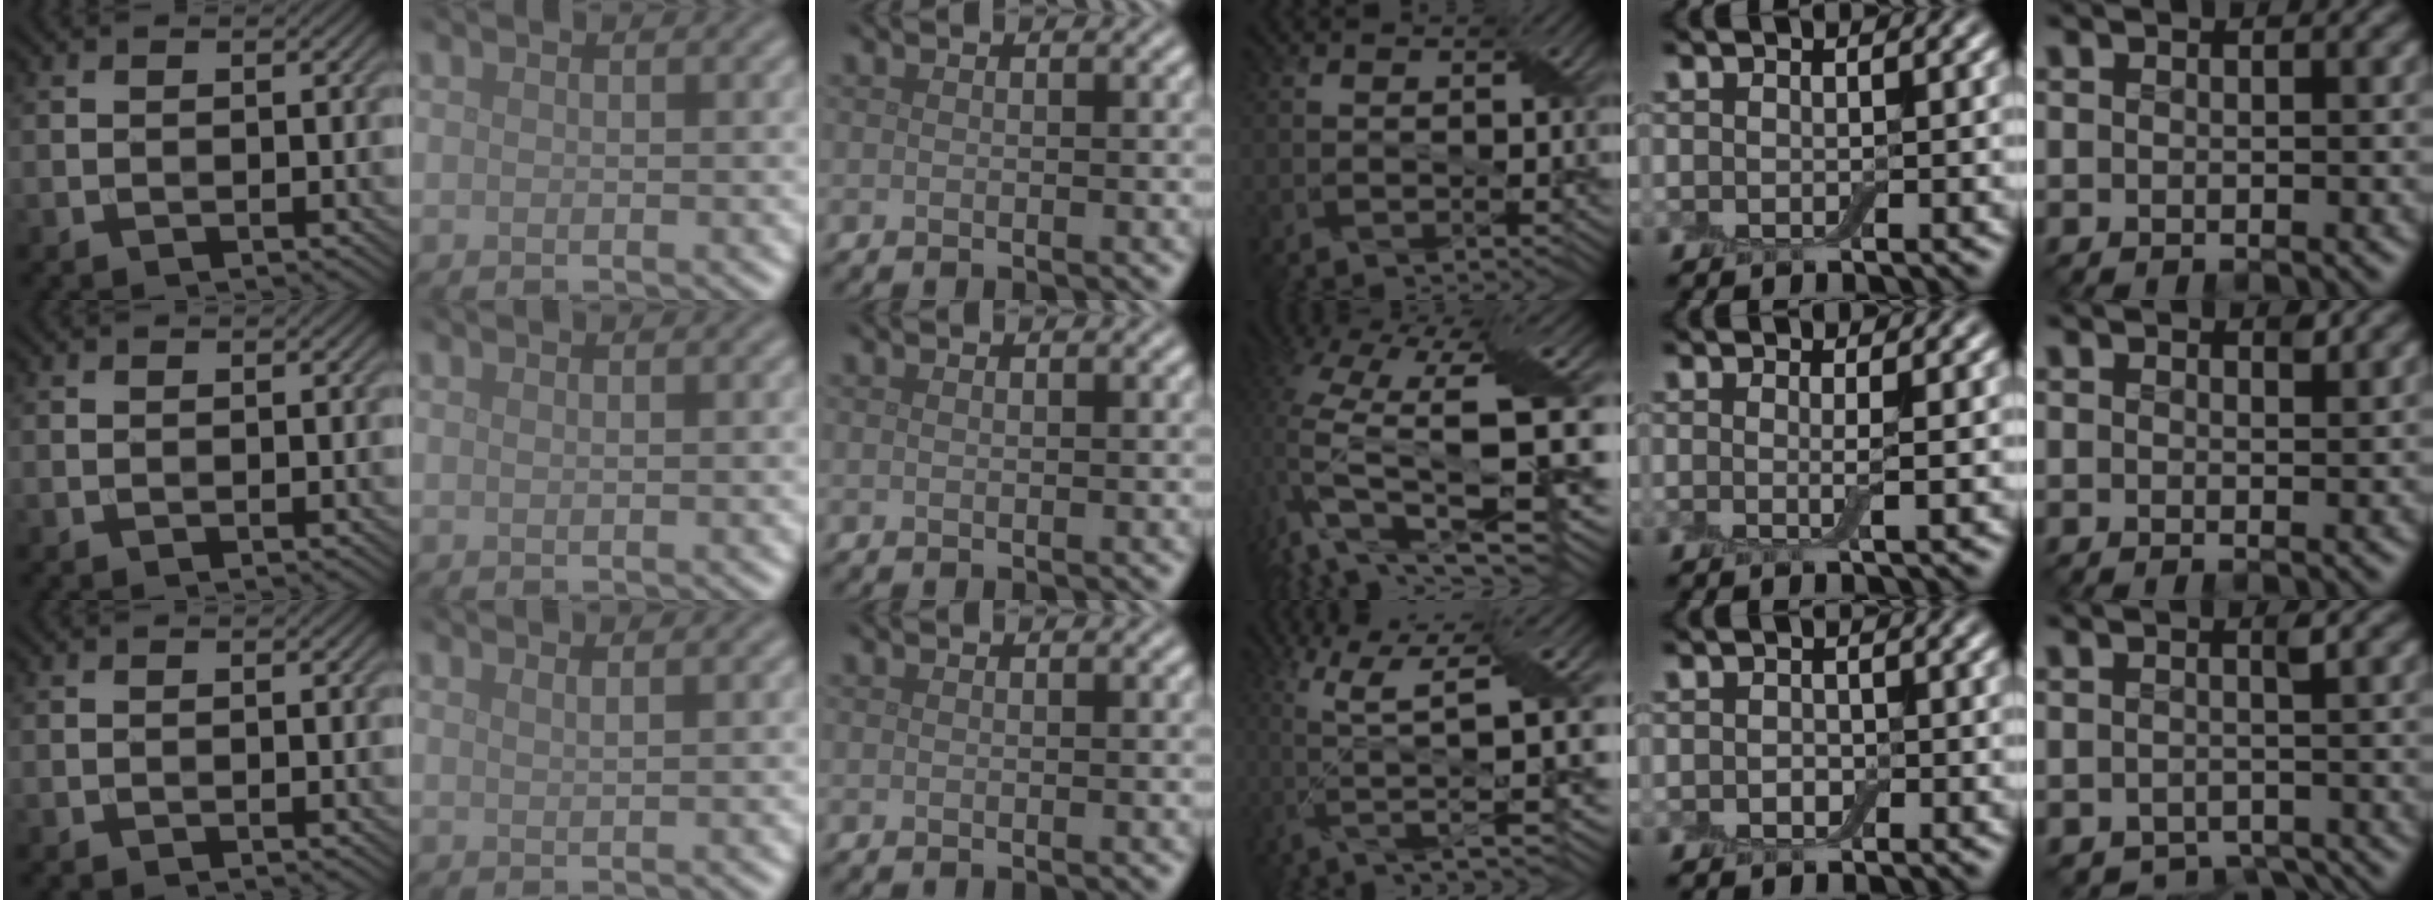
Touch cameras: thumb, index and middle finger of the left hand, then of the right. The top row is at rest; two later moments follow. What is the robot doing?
{"motion": "peel", "object": "bubble wrap"}